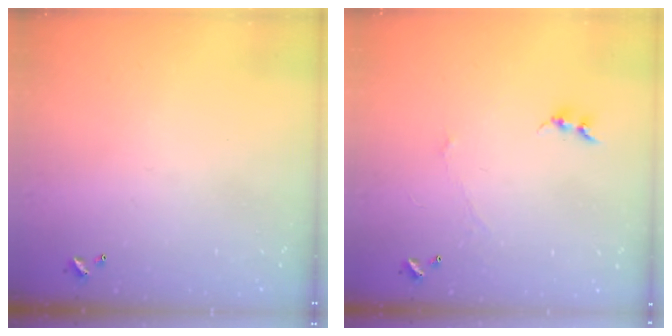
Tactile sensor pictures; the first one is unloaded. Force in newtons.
{"total": 0.0}